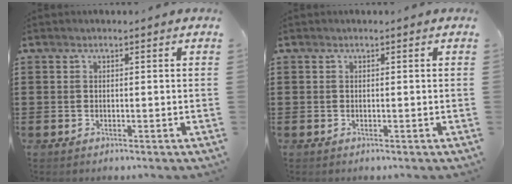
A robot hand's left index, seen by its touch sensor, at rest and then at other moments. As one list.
[{"total": 0.0}]